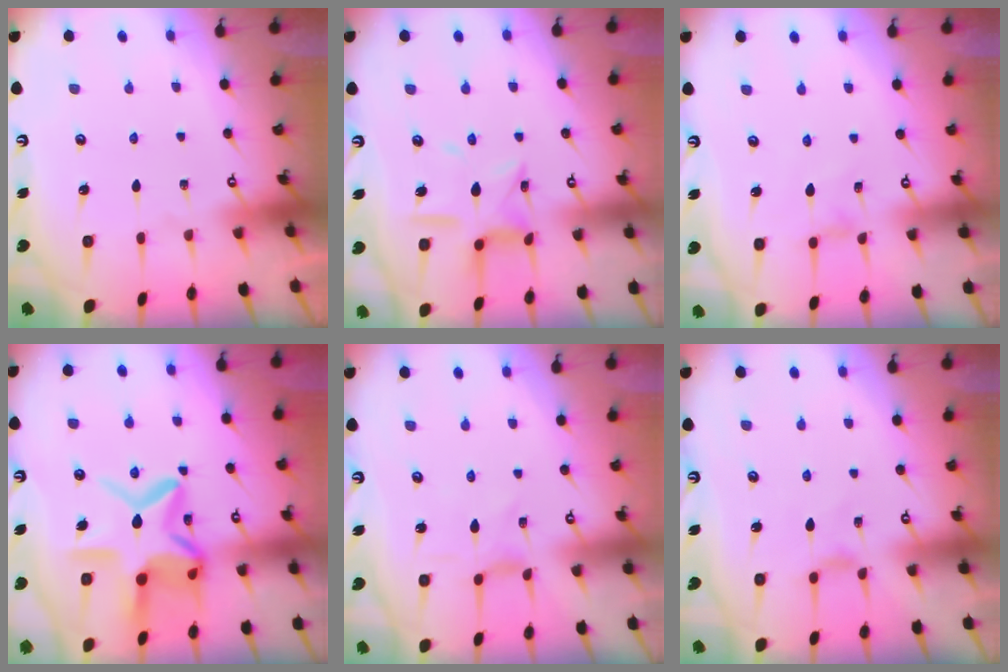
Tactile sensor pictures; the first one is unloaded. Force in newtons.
{"total": 12.0, "press": 12.0, "slide": 0.8}
{"total": 0.9, "press": 0.8, "slide": 0.4}
{"total": 16.2, "press": 16.1, "slide": 1.2}
{"total": 0.7, "press": 0.7, "slide": 0.2}
{"total": 1.6, "press": 1.6, "slide": 0.4}